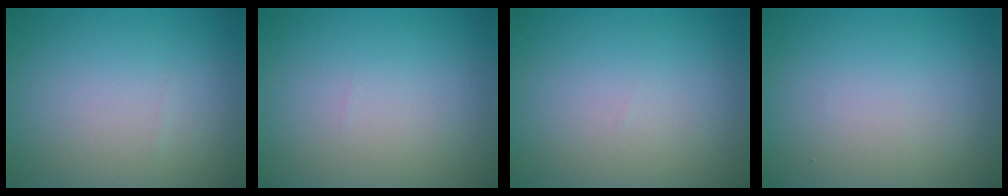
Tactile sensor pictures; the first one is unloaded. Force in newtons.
{"total": 0.0}
{"total": 0.0}
{"total": 0.0}